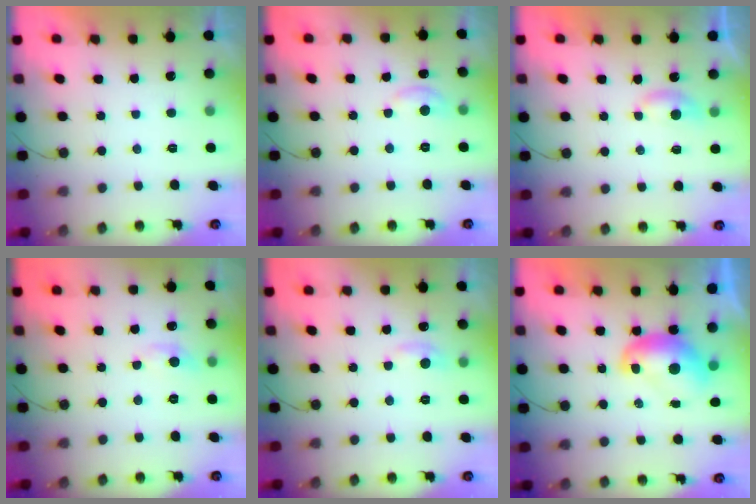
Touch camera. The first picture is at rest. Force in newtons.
{"total": 6.7, "press": 6.6, "slide": 1.0}
{"total": 3.5, "press": 3.5, "slide": 0.4}
{"total": 3.8, "press": 3.7, "slide": 0.5}
{"total": 5.5, "press": 5.4, "slide": 0.7}
{"total": 9.1, "press": 9.1, "slide": 0.6}